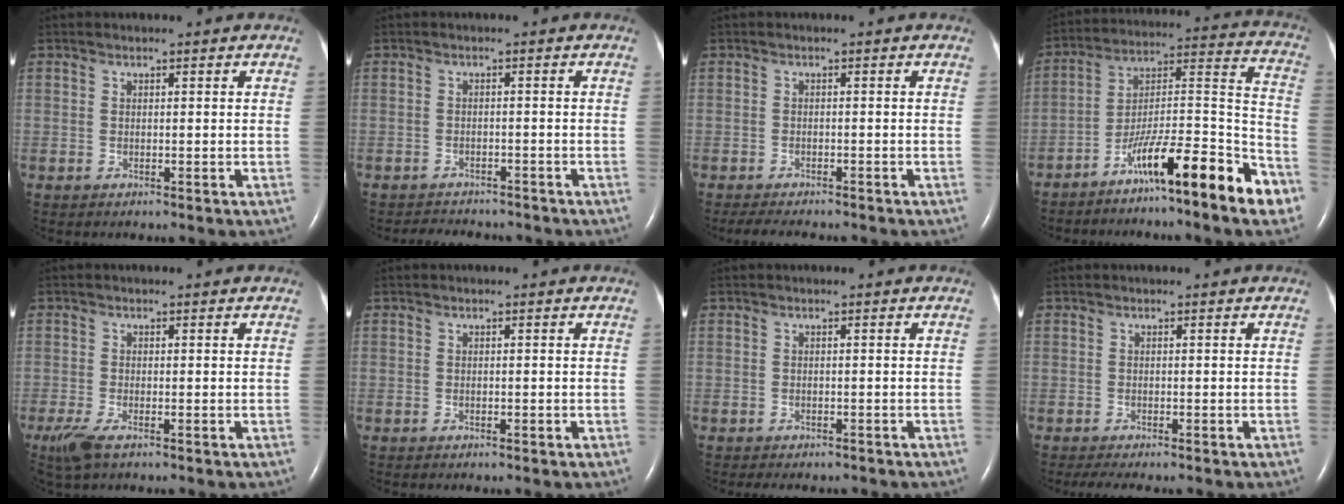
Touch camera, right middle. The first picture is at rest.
{"total": 6.3, "force": [-5.8, 1.9, 1.4], "torque": [-0.023, -0.004, -0.073]}
{"total": 6.0, "force": [-5.2, 1.4, 2.7], "torque": [-0.043, -0.011, -0.073]}
{"total": 17.8, "force": [-11.3, 1.0, 13.7], "torque": [-0.198, 0.019, -0.183]}
{"total": 4.0, "force": [-2.5, 1.0, 2.9], "torque": [-0.070, -0.013, -0.046]}
{"total": 0.0}
{"total": 5.1, "force": [-4.4, 1.8, 1.8], "torque": [-0.021, -0.001, -0.052]}
{"total": 4.8, "force": [-3.9, 0.9, 2.5], "torque": [-0.035, -0.011, -0.056]}